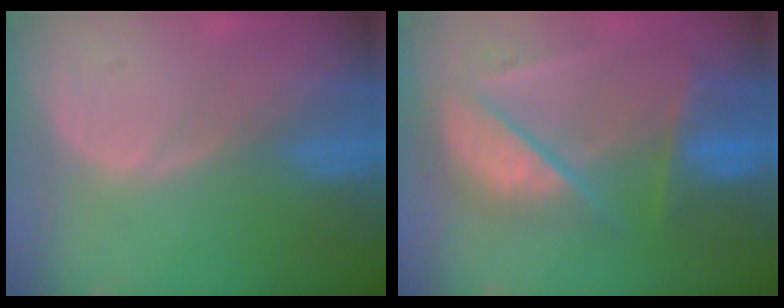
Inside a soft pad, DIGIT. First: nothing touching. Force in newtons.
{"total": 9.4, "press": 8.2, "slide": 4.5}